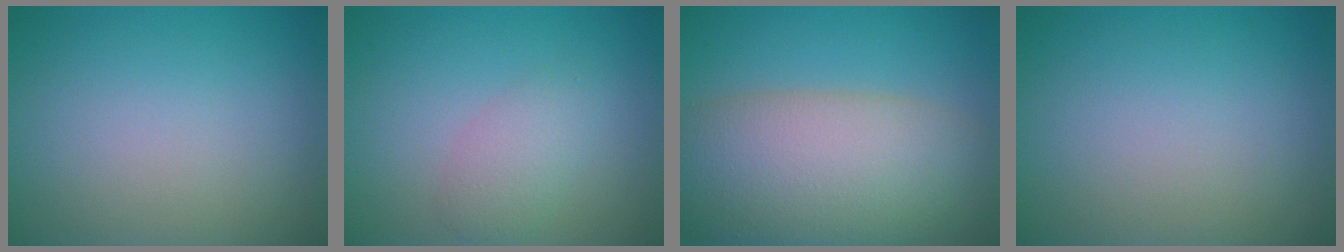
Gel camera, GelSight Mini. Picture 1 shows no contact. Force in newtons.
{"total": 2.6, "press": 2.6, "slide": 0.1}
{"total": 11.4, "press": 11.4, "slide": 1.0}
{"total": 0.0}